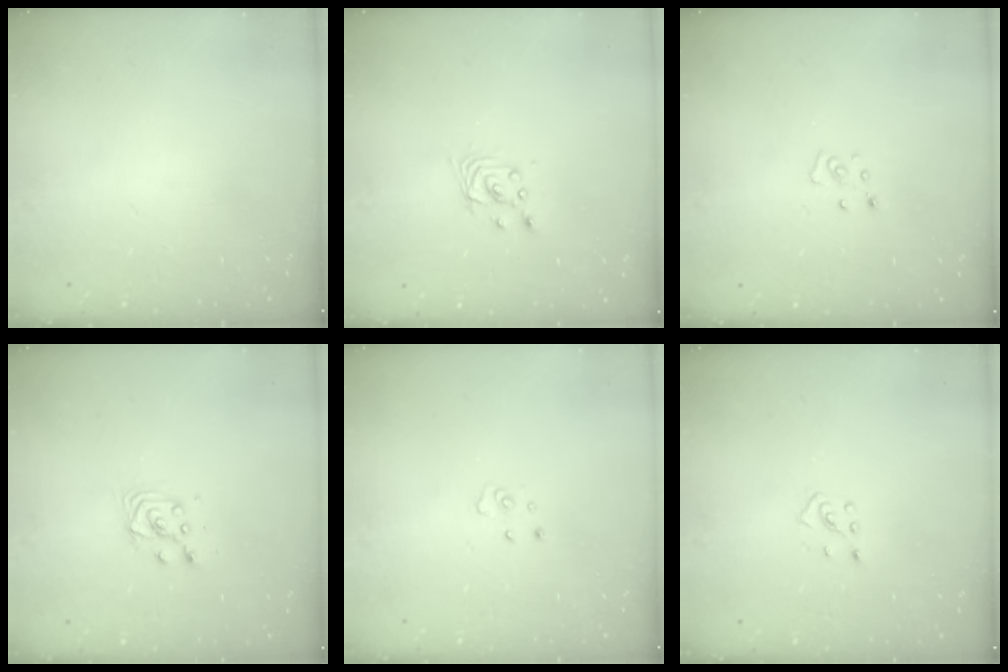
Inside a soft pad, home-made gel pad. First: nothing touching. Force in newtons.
{"total": 2.9, "press": 2.9, "slide": 0.0}
{"total": 2.8, "press": 2.8, "slide": 0.2}
{"total": 3.7, "press": 3.7, "slide": 0.3}
{"total": 3.8, "press": 3.8, "slide": 0.3}
{"total": 2.7, "press": 2.6, "slide": 0.9}